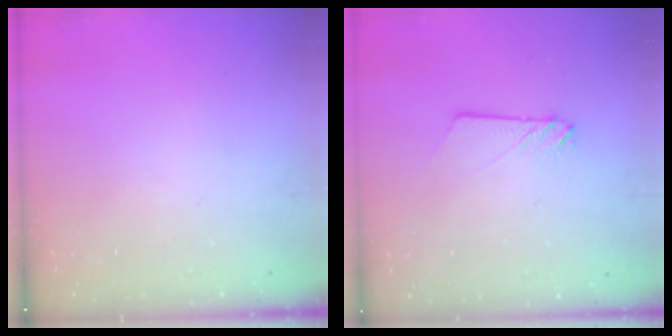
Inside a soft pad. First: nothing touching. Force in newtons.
{"total": 2.3, "press": 2.3, "slide": 0.3}